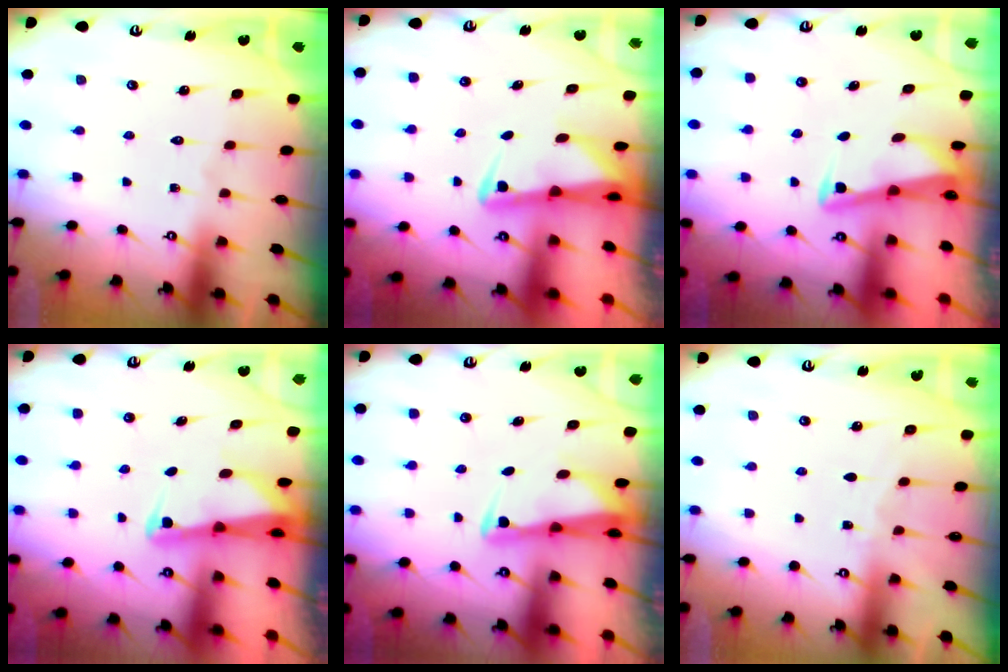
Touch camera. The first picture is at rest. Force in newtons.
{"total": 2.4, "press": 2.3, "slide": 0.6}
{"total": 2.8, "press": 2.8, "slide": 0.4}
{"total": 2.4, "press": 2.4, "slide": 0.2}
{"total": 2.6, "press": 2.5, "slide": 0.6}
{"total": 2.9, "press": 2.8, "slide": 0.3}